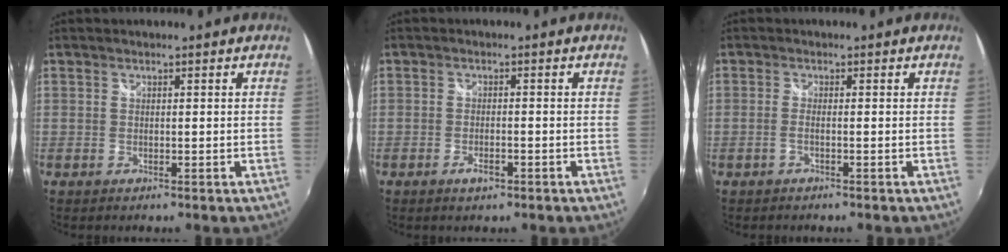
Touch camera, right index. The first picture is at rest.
{"total": 2.5, "force": [-1.4, 1.0, 1.9], "torque": [-0.040, -0.004, -0.026]}
{"total": 1.2, "force": [-0.6, -0.2, 1.0], "torque": [-0.021, -0.001, -0.013]}